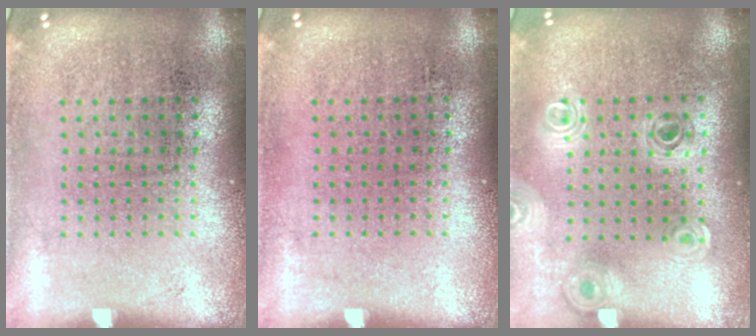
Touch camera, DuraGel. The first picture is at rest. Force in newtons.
{"total": 0.0}
{"total": 0.8, "press": 0.8, "slide": 0.1}